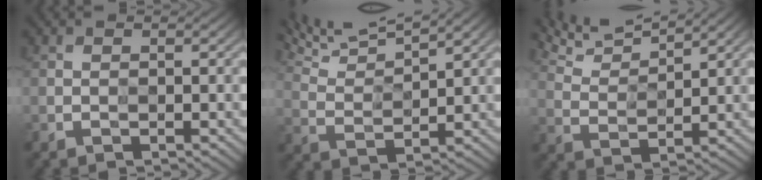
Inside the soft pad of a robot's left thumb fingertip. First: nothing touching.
{"total": 9.3, "force": [8.2, 1.4, 4.1], "torque": [-0.084, 0.009, 0.143]}
{"total": 7.0, "force": [6.6, 0.9, 2.3], "torque": [-0.062, 0.012, 0.126]}